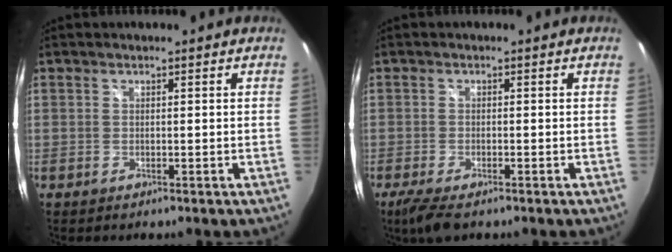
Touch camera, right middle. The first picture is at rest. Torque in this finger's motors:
{"motor_torque": [0.82, -0.74, 0.14, 0.08]}